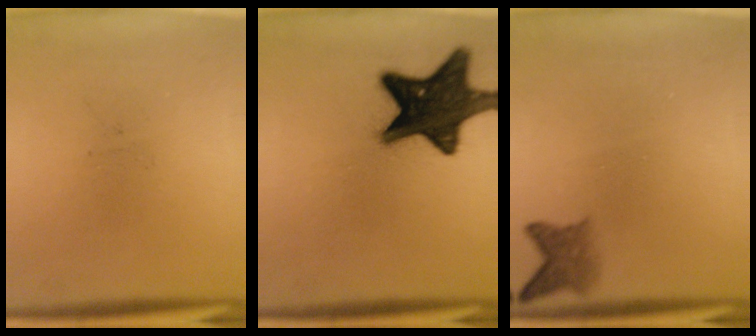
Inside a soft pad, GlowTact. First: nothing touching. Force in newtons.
{"total": 17.5}
{"total": 2.9}